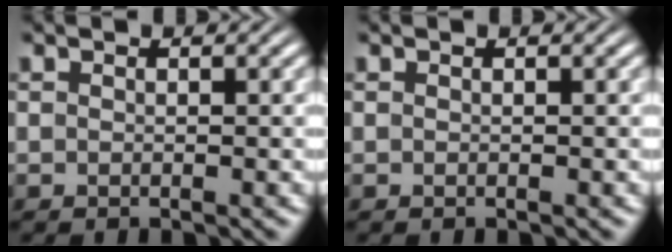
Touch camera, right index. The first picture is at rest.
{"total": 0.0}